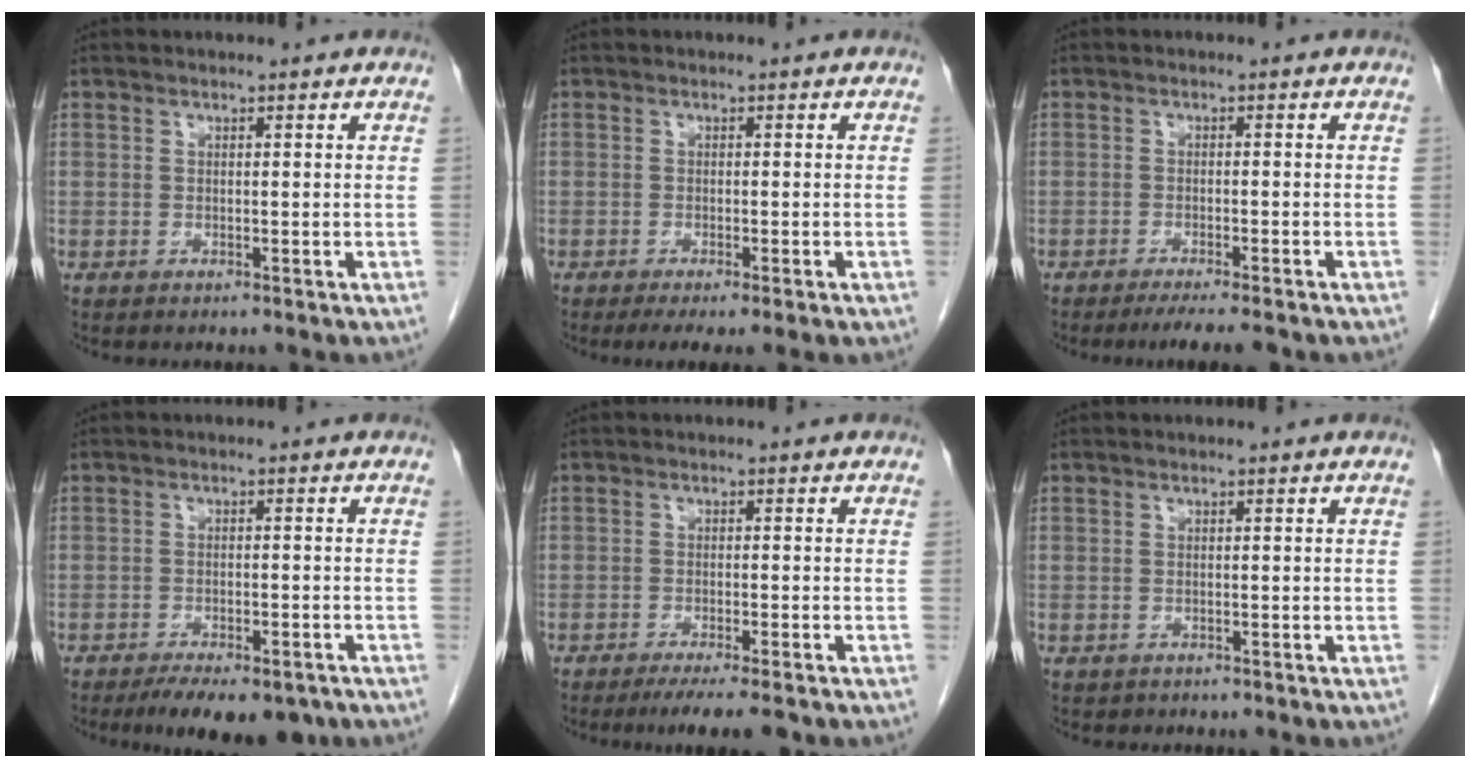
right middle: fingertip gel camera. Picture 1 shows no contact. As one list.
[{"total": 5.2, "force": [-3.6, 0.6, 3.8], "torque": [-0.047, -0.012, -0.051]}, {"total": 5.9, "force": [-4.9, 0.4, 3.3], "torque": [-0.037, -0.009, -0.072]}, {"total": 10.6, "force": [-8.0, 3.9, 5.9], "torque": [-0.076, -0.007, -0.111]}, {"total": 7.0, "force": [-5.6, 0.5, 4.1], "torque": [-0.047, -0.011, -0.083]}, {"total": 0.6, "force": [-0.4, 0.5, 0.0], "torque": [-0.010, 0.003, -0.006]}]